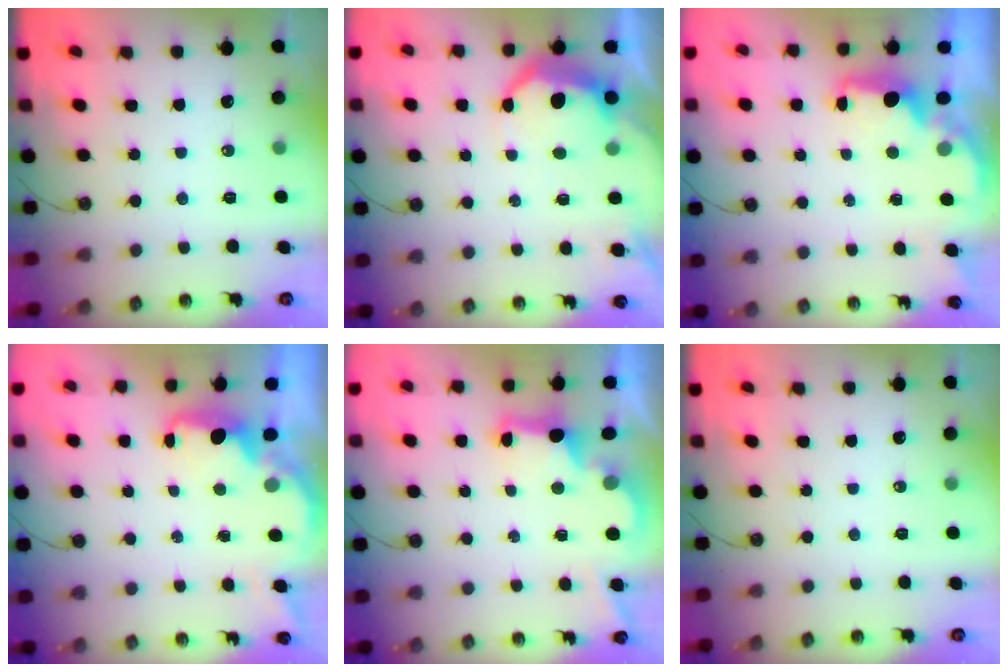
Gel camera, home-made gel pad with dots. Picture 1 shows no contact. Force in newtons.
{"total": 8.9, "press": 8.8, "slide": 0.7}
{"total": 2.4, "press": 2.2, "slide": 0.7}
{"total": 2.4, "press": 2.3, "slide": 0.8}
{"total": 2.8, "press": 2.7, "slide": 0.9}
{"total": 0.0}